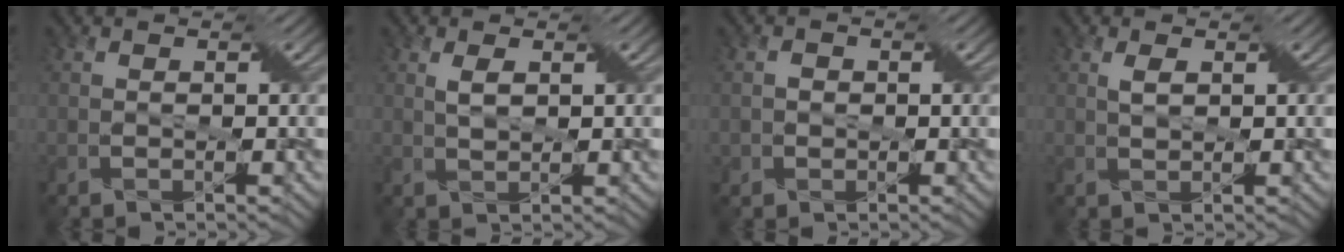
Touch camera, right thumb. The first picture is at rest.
{"total": 2.1, "force": [0.8, 0.8, 1.7], "torque": [-0.043, 0.003, 0.017]}
{"total": 1.4, "force": [-0.1, 1.3, 0.2], "torque": [-0.003, -0.001, -0.001]}
{"total": 1.6, "force": [0.6, 0.6, 1.3], "torque": [-0.034, 0.004, 0.014]}